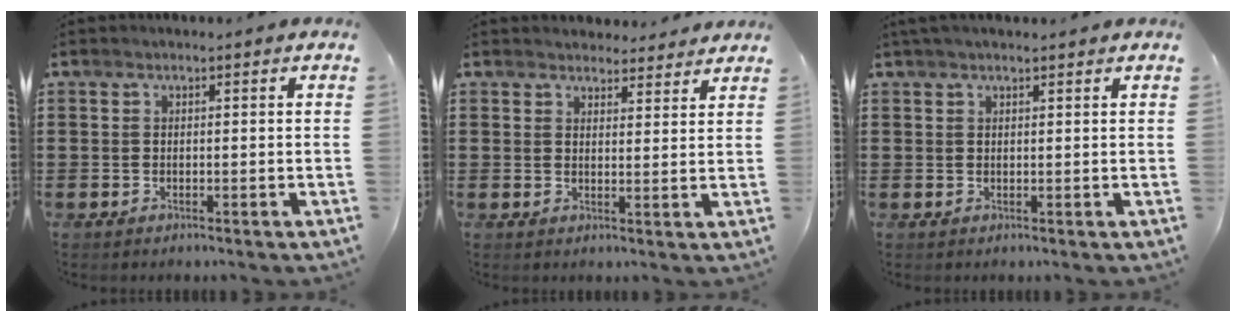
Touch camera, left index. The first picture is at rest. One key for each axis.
{"total": 3.3, "fx": 3.2, "fy": 0.8, "fz": 0.2, "tx": -0.004, "ty": -0.014, "tz": 0.060}
{"total": 1.3, "fx": 1.0, "fy": 0.1, "fz": 0.7, "tx": -0.016, "ty": 0.001, "tz": 0.019}